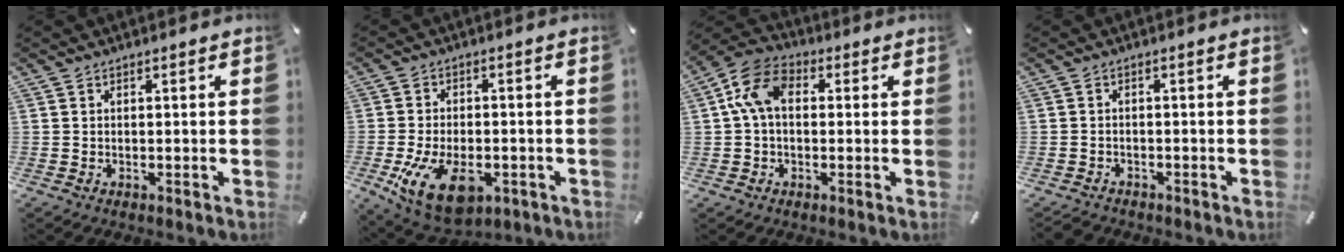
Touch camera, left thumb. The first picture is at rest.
{"total": 12.8, "force": [-4.4, 7.6, 9.3], "torque": [-0.181, 0.000, -0.076]}
{"total": 10.2, "force": [1.5, 7.1, 7.1], "torque": [-0.153, 0.017, 0.030]}
{"total": 2.1, "force": [-1.8, 1.0, 0.4], "torque": [-0.014, 0.009, -0.040]}